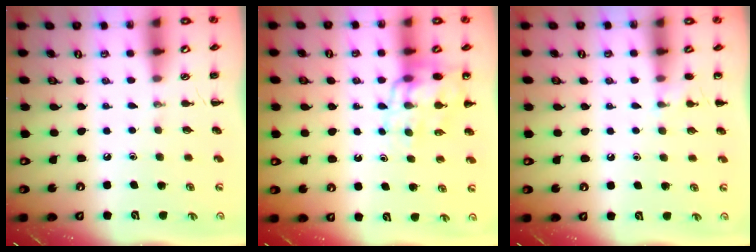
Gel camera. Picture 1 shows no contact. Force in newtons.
{"total": 14.3, "press": 13.7, "slide": 3.9}
{"total": 4.2, "press": 4.0, "slide": 1.3}